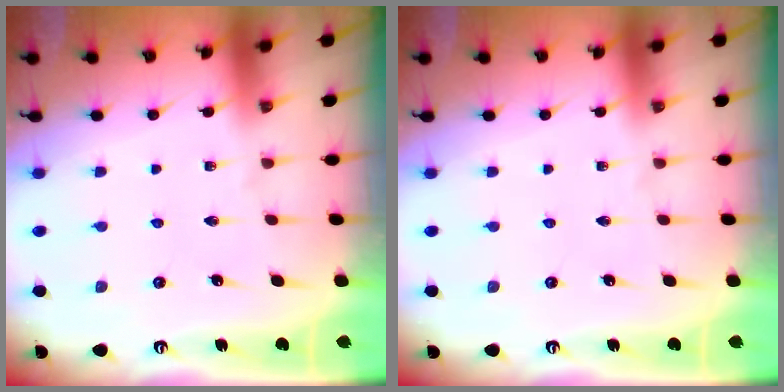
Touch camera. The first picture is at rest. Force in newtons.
{"total": 0.0}